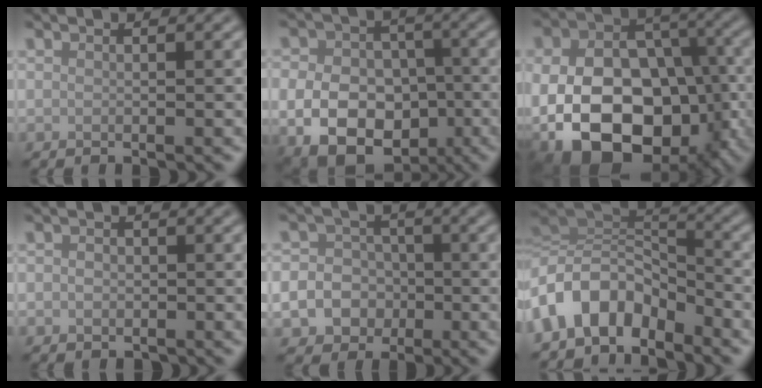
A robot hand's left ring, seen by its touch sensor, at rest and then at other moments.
{"total": 10.2, "force": [-3.0, 7.6, 6.1], "torque": [-0.093, -0.022, -0.061]}
{"total": 18.6, "force": [-5.4, 13.7, 11.4], "torque": [-0.182, -0.035, -0.098]}
{"total": 1.4, "force": [-0.2, 1.2, 0.6], "torque": [0.003, -0.003, -0.007]}
{"total": 9.1, "force": [-3.2, 8.2, 2.5], "torque": [-0.032, -0.022, -0.076]}
{"total": 7.5, "force": [-4.0, 4.5, 4.4], "torque": [-0.070, 0.007, -0.084]}